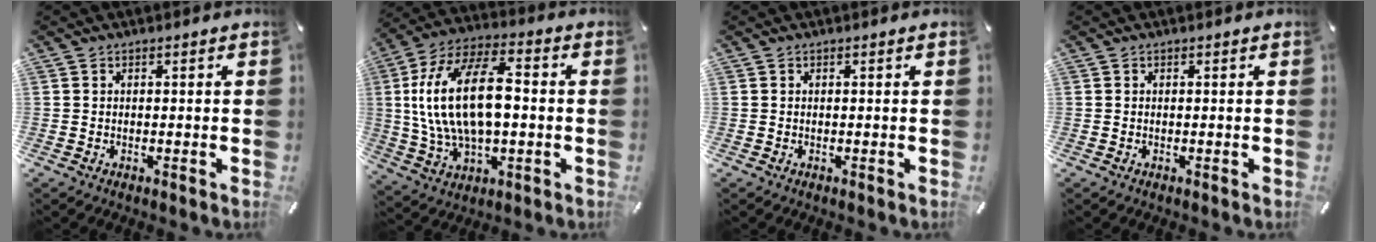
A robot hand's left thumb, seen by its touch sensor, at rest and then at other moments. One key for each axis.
{"total": 20.3, "fx": 0.9, "fy": 11.5, "fz": 16.7, "tx": -0.338, "ty": 0.007, "tz": 0.013}
{"total": 0.0}
{"total": 0.0}